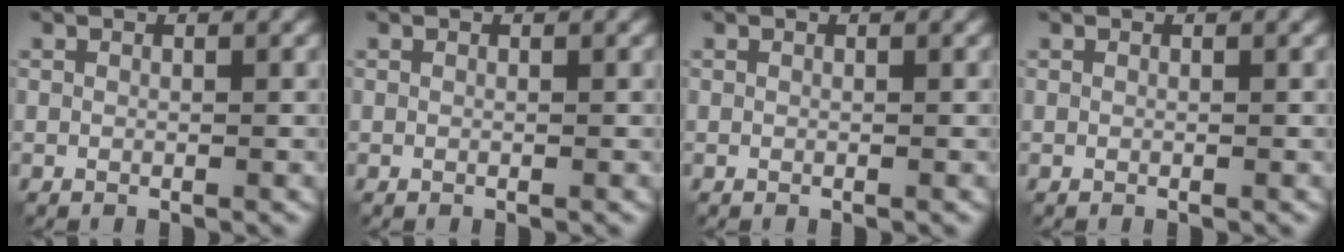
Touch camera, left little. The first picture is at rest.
{"total": 0.0}
{"total": 0.0}
{"total": 0.0}